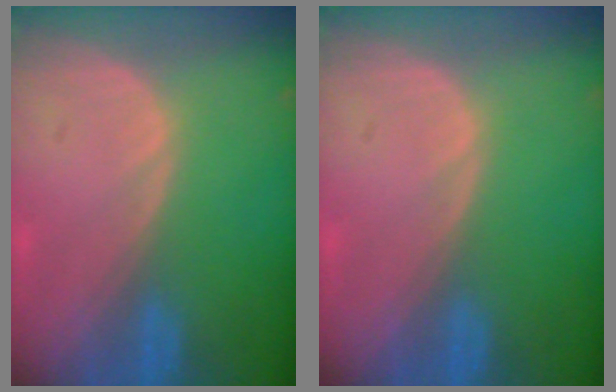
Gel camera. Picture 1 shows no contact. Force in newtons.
{"total": 0.0}